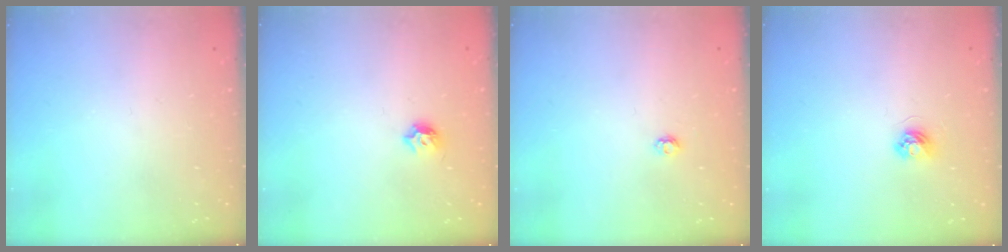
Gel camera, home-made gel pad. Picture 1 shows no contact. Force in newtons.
{"total": 4.4, "press": 4.3, "slide": 0.9}
{"total": 2.9, "press": 2.9, "slide": 0.4}
{"total": 4.0, "press": 4.0, "slide": 0.4}